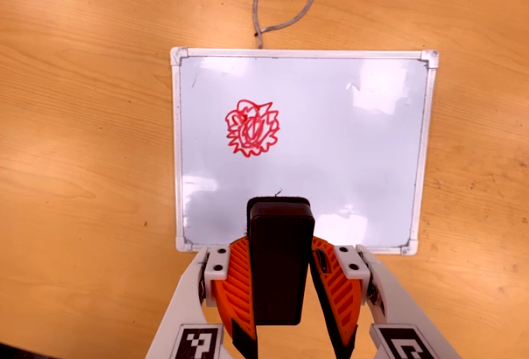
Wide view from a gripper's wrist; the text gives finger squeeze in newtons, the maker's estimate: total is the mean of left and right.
{"total": 5.2, "left": 4.6, "right": 5.8}